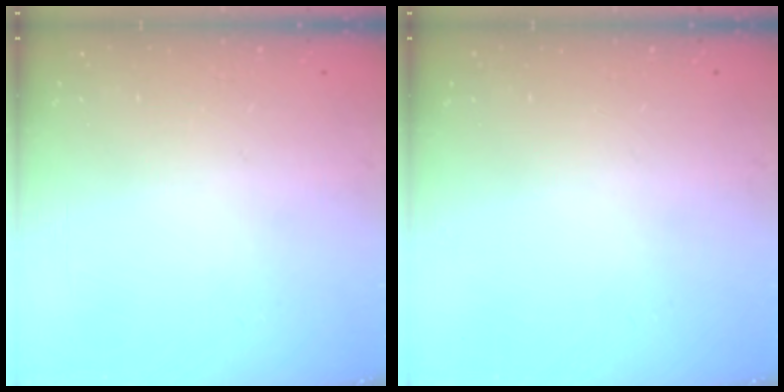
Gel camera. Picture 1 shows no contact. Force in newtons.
{"total": 0.0}